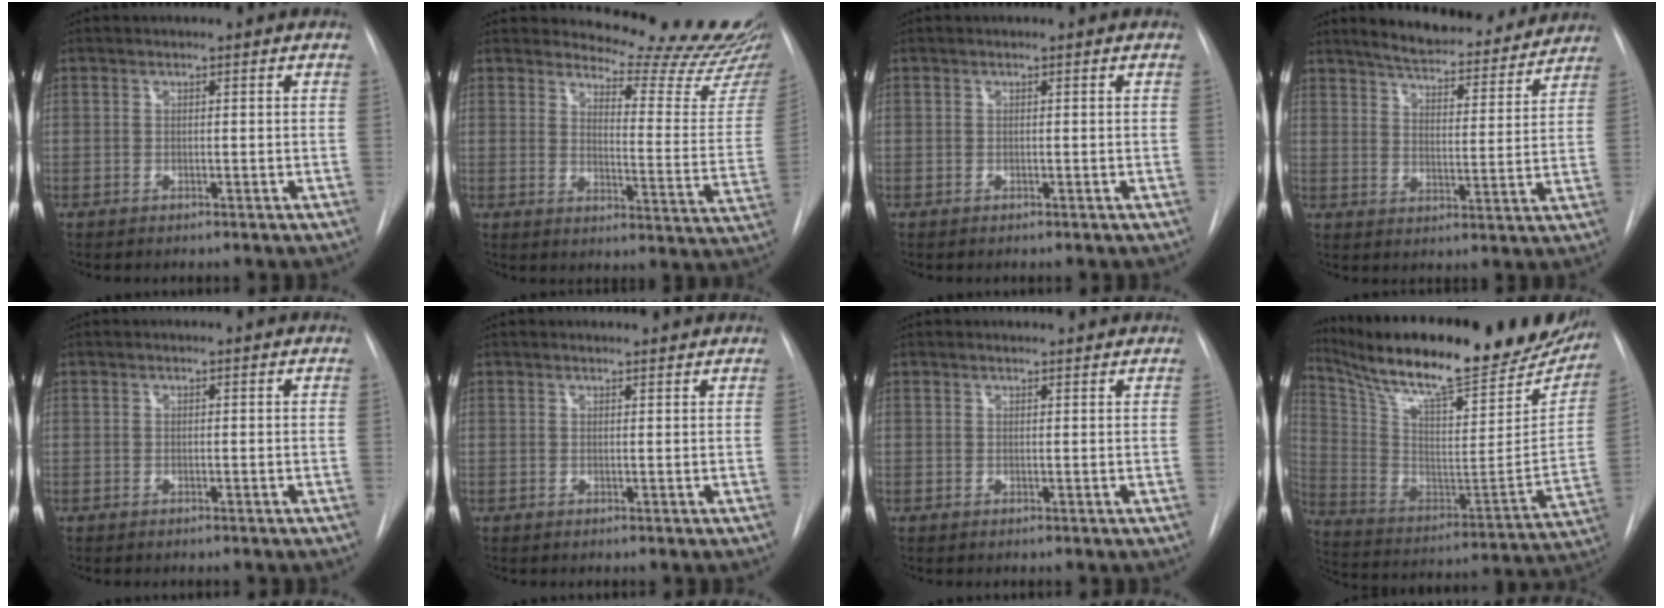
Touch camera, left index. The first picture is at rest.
{"total": 16.8, "force": [16.4, 0.2, 3.8], "torque": [-0.045, -0.137, 0.181]}
{"total": 0.0}
{"total": 16.1, "force": [14.8, 3.4, 5.4], "torque": [-0.065, -0.012, 0.196]}
{"total": 0.0}
{"total": 3.2, "force": [3.1, 0.4, 0.5], "torque": [-0.011, 0.011, 0.036]}
{"total": 2.8, "force": [2.8, 0.3, 0.5], "torque": [-0.011, 0.012, 0.033]}
{"total": 31.5, "force": [26.0, 6.8, 16.5], "torque": [-0.287, -0.046, 0.373]}